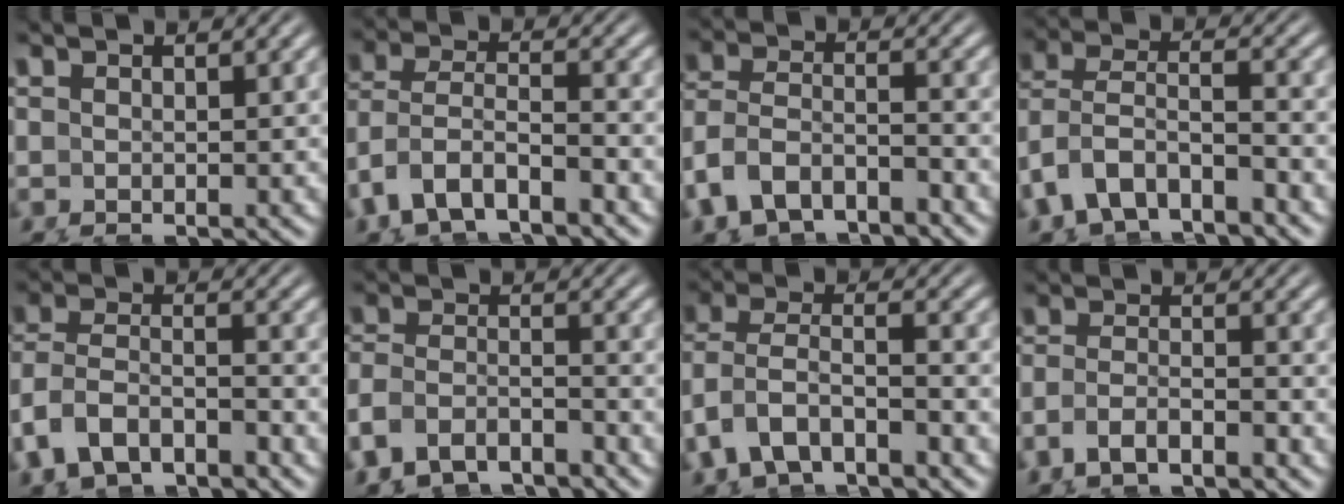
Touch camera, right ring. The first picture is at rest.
{"total": 7.5, "force": [-1.4, 6.6, 3.3], "torque": [-0.101, -0.029, -0.018]}
{"total": 8.6, "force": [-2.7, 7.8, 2.7], "torque": [-0.108, -0.037, -0.041]}
{"total": 8.3, "force": [-1.9, 7.5, 2.9], "torque": [-0.104, -0.028, -0.031]}
{"total": 8.1, "force": [-1.8, 7.4, 3.0], "torque": [-0.111, -0.031, -0.027]}
{"total": 8.0, "force": [-3.7, 6.9, 1.7], "torque": [-0.075, -0.033, -0.062]}
{"total": 6.4, "force": [-0.9, 5.6, 2.9], "torque": [-0.100, -0.029, -0.005]}
{"total": 5.2, "force": [-2.1, 4.2, 2.2], "torque": [-0.071, -0.025, -0.030]}